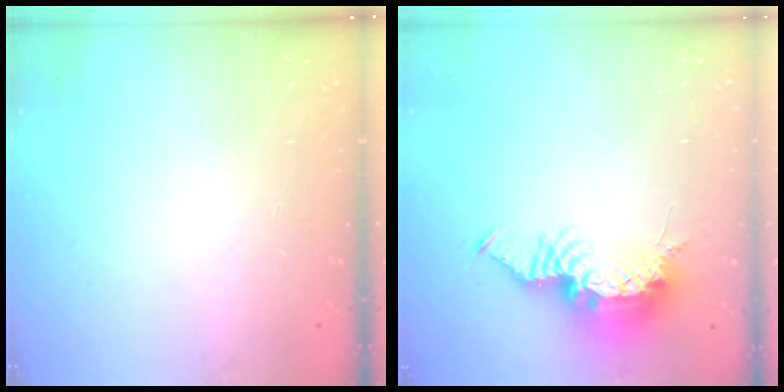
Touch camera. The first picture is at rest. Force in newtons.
{"total": 13.6, "press": 12.6, "slide": 5.2}